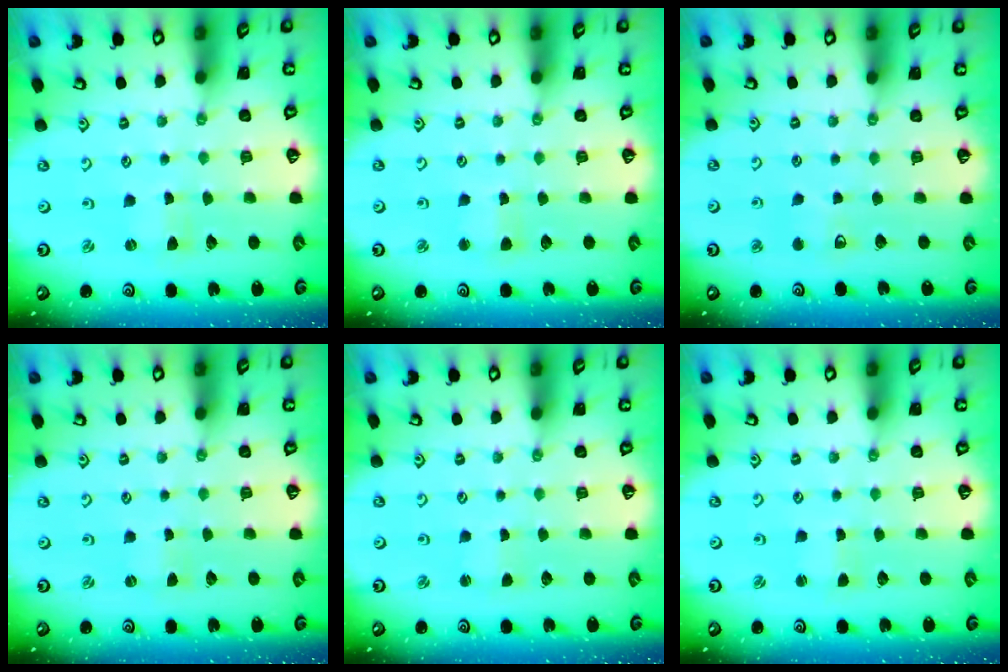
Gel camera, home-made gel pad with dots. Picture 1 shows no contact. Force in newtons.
{"total": 3.6, "press": 3.6, "slide": 0.5}
{"total": 4.5, "press": 4.4, "slide": 0.7}
{"total": 0.0}
{"total": 0.8, "press": 0.8, "slide": 0.0}
{"total": 0.9, "press": 0.9, "slide": 0.1}